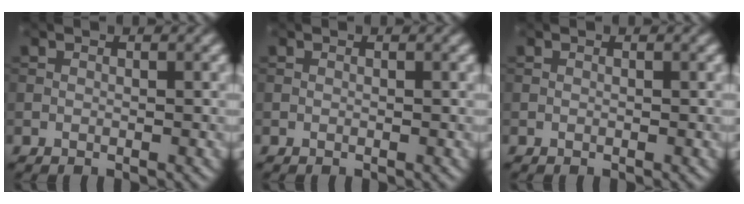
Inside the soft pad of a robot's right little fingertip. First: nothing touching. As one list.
[{"total": 0.0}, {"total": 0.0}]